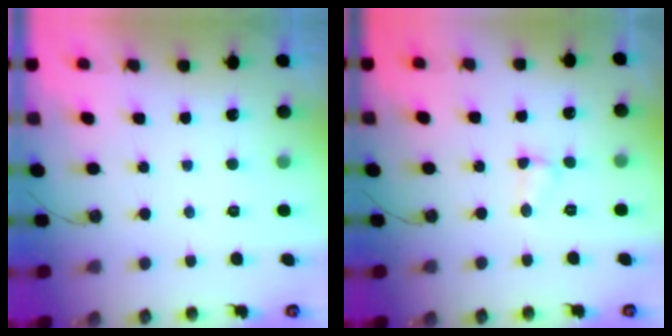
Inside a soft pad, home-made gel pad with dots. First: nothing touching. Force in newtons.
{"total": 4.1, "press": 3.6, "slide": 2.0}